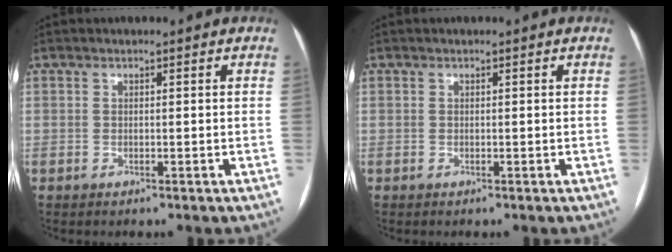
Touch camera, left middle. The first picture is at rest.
{"total": 0.0}